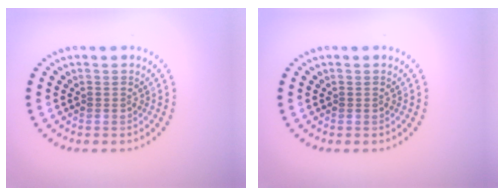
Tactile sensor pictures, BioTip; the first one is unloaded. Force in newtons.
{"total": 0.0}